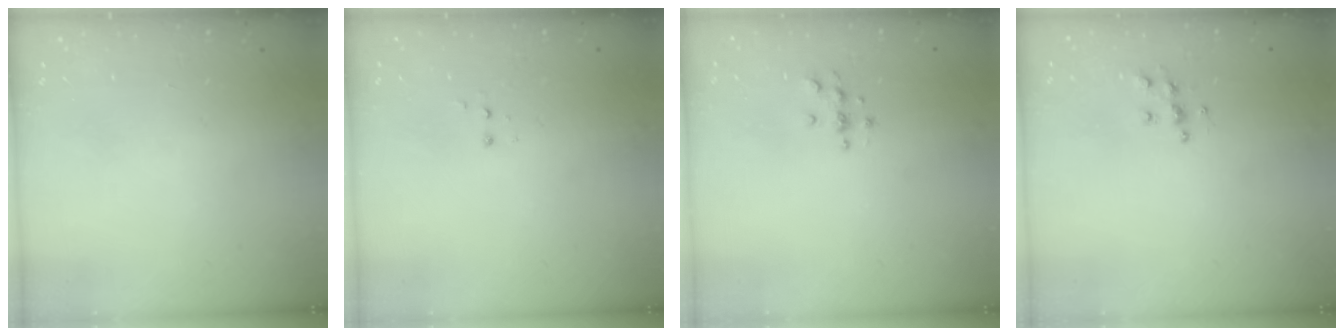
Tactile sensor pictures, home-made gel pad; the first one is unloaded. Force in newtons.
{"total": 2.8, "press": 2.7, "slide": 0.5}
{"total": 3.7, "press": 3.7, "slide": 0.4}
{"total": 5.5, "press": 5.5, "slide": 0.3}